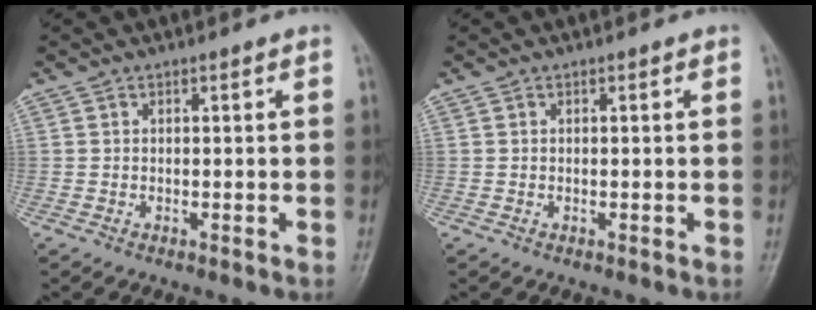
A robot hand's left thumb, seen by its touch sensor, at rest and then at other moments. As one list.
[{"total": 0.0}]